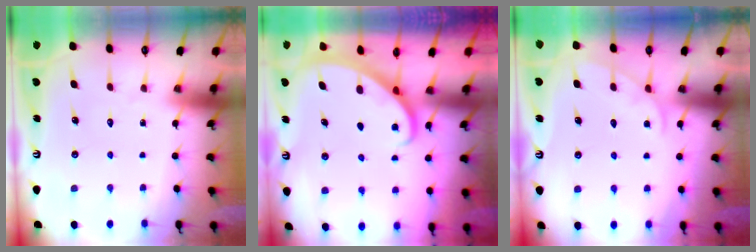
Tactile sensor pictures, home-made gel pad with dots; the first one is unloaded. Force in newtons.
{"total": 2.3, "press": 2.3, "slide": 0.2}
{"total": 3.4, "press": 3.3, "slide": 0.4}